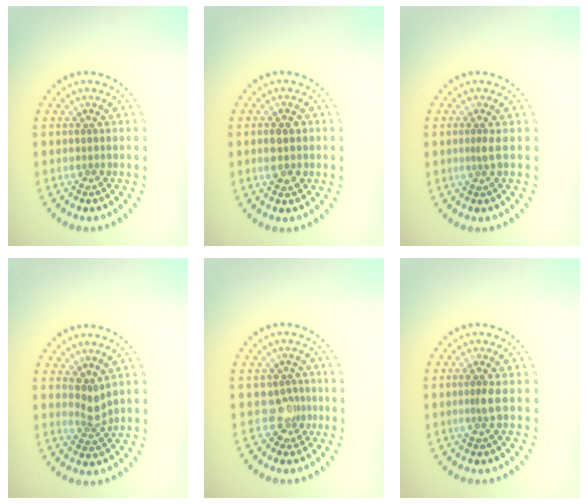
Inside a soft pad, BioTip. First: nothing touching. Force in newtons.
{"total": 2.7, "press": 2.7, "slide": 0.1}
{"total": 0.7, "press": 0.4, "slide": 0.6}
{"total": 1.9, "press": 1.3, "slide": 1.4}
{"total": 2.1, "press": 1.6, "slide": 1.3}
{"total": 1.4, "press": 1.2, "slide": 0.9}